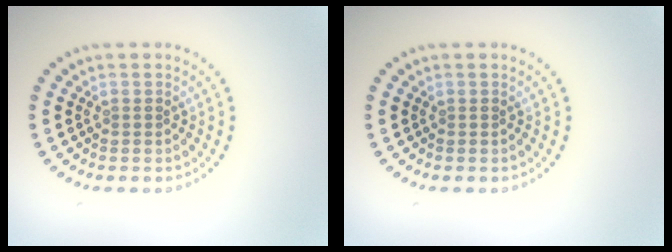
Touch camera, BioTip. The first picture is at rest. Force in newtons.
{"total": 0.0}